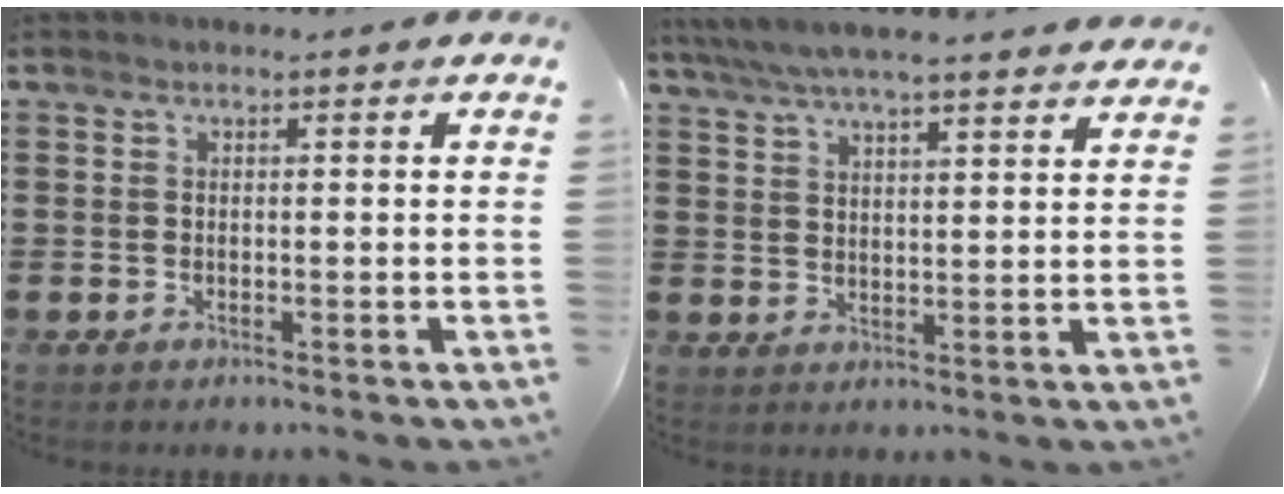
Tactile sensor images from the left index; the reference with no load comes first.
{"total": 5.2, "force": [4.8, 0.2, 2.0], "torque": [-0.055, -0.019, 0.084]}